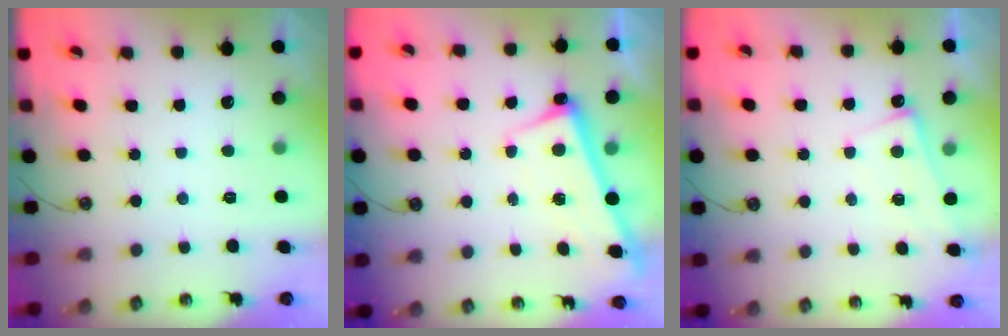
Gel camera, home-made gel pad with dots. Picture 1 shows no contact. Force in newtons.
{"total": 2.3, "press": 2.3, "slide": 0.5}
{"total": 1.0, "press": 0.9, "slide": 0.3}